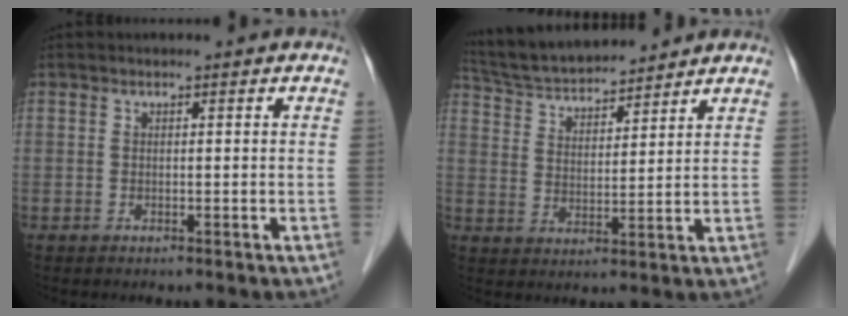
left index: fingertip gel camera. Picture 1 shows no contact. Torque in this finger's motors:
{"motor_torque": [-0.22, -0.62, 0.16, 0.05]}